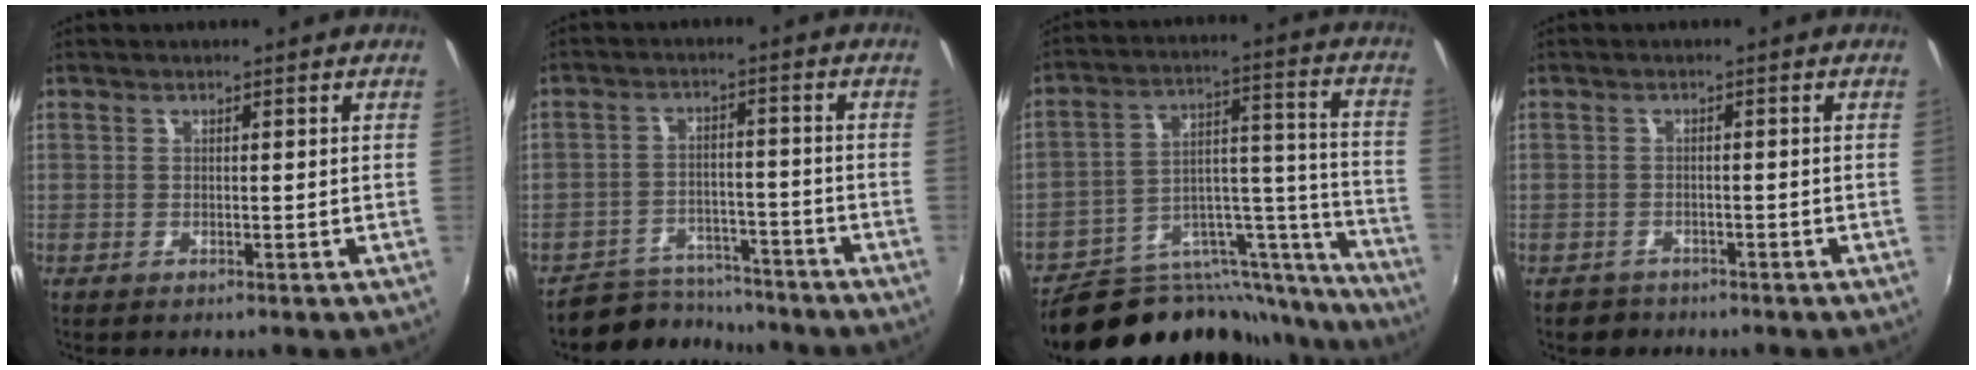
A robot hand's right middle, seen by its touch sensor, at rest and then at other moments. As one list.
[{"total": 7.5, "force": [-6.9, 3.0, 0.2], "torque": [-0.020, 0.017, -0.103]}, {"total": 24.9, "force": [-21.0, 9.4, 9.6], "torque": [-0.122, 0.050, -0.293]}, {"total": 2.5, "force": [-1.8, 1.7, 0.1], "torque": [-0.013, 0.000, -0.029]}]